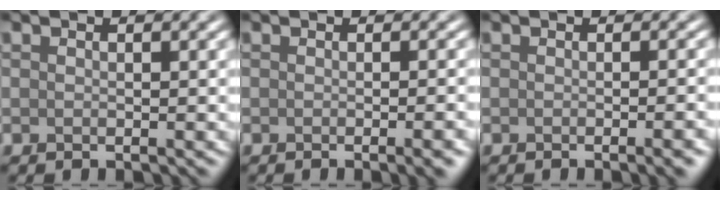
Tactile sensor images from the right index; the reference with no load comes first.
{"total": 3.5, "force": [-1.1, 1.2, 3.1], "torque": [-0.017, 0.000, -0.011]}
{"total": 3.2, "force": [-1.1, 1.0, 2.8], "torque": [-0.014, 0.001, -0.012]}